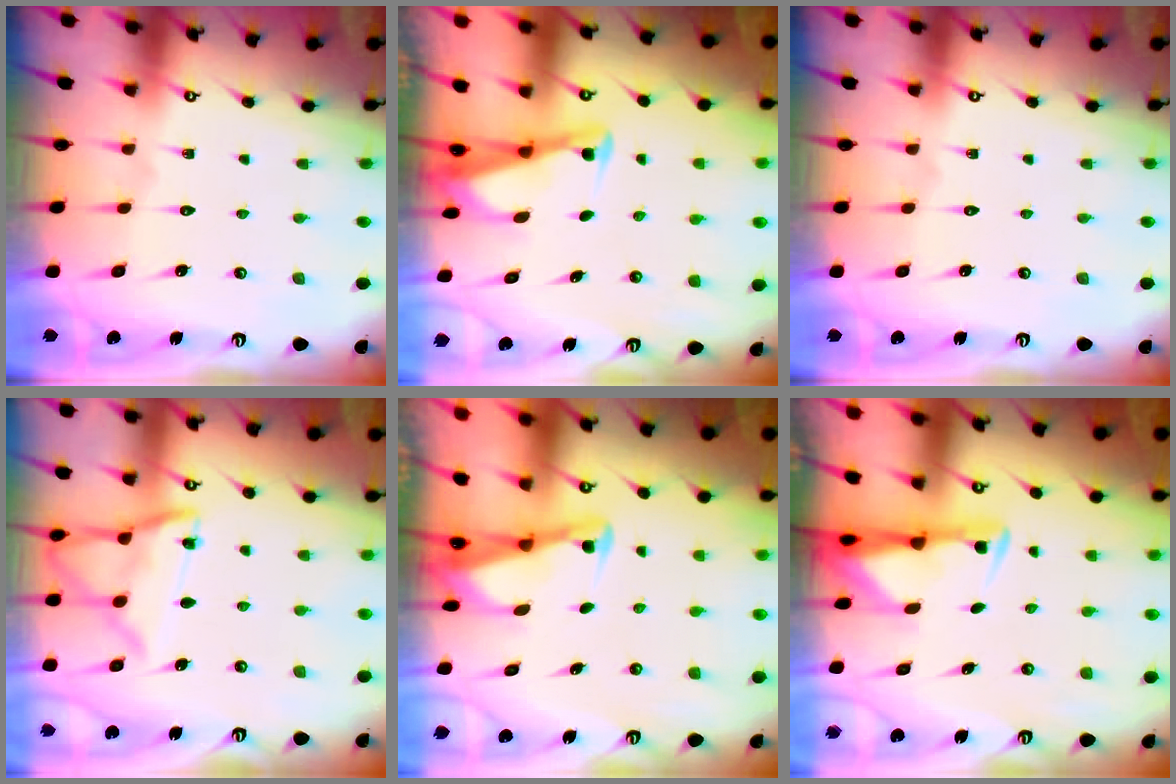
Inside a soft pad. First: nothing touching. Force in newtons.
{"total": 2.8, "press": 2.8, "slide": 0.3}
{"total": 0.0}
{"total": 12.6, "press": 12.6, "slide": 1.1}
{"total": 2.9, "press": 2.9, "slide": 0.3}
{"total": 3.0, "press": 3.0, "slide": 0.5}